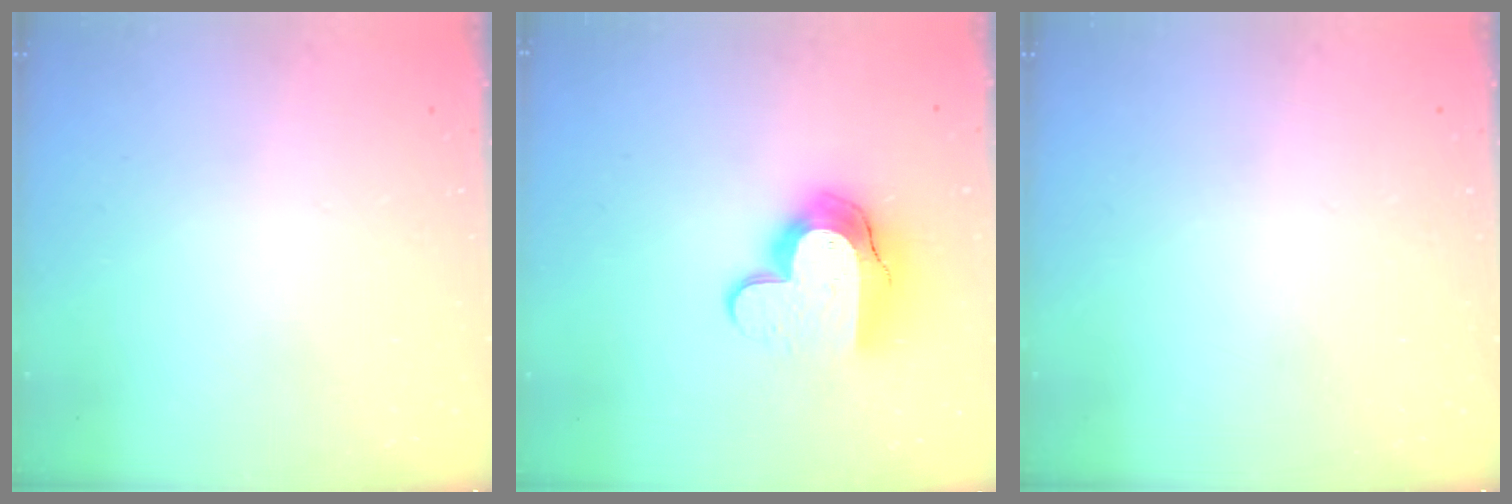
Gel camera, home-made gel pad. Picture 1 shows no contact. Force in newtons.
{"total": 13.3, "press": 13.2, "slide": 1.0}
{"total": 0.0}